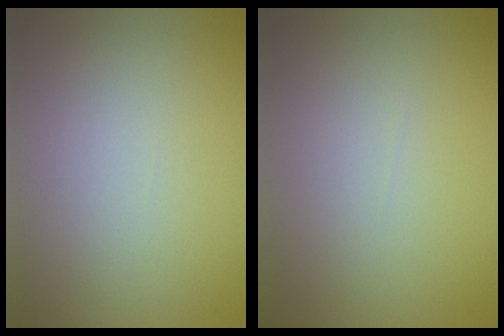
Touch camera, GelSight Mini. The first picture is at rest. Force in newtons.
{"total": 0.0}